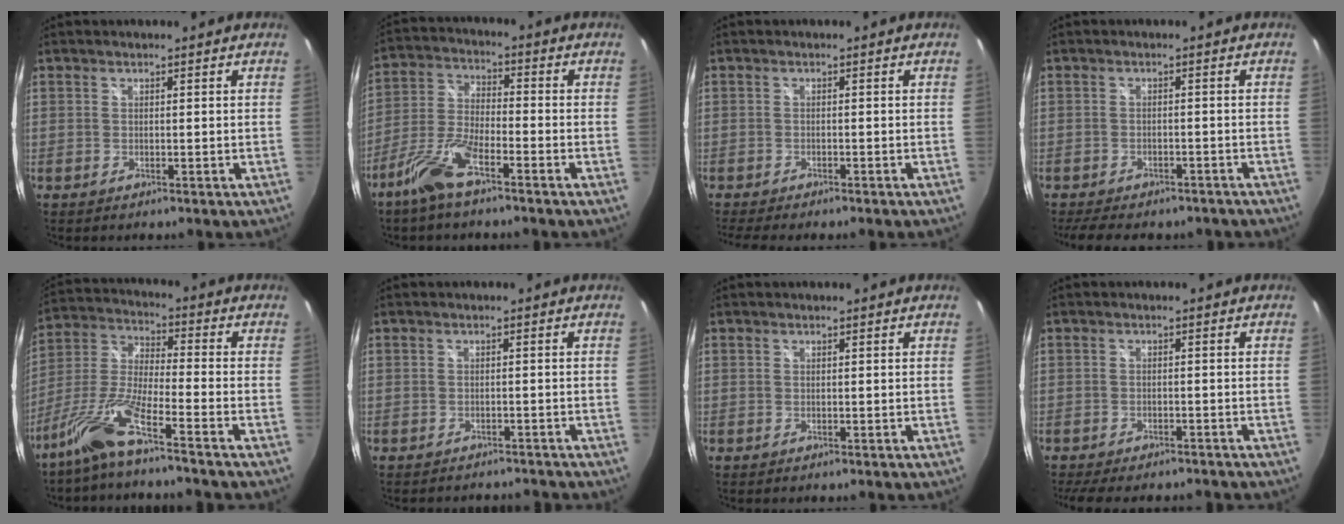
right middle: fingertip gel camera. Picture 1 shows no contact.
{"total": 9.1, "force": [-6.2, 2.2, 6.3], "torque": [-0.137, -0.003, -0.123]}
{"total": 4.4, "force": [-3.9, 0.1, 2.0], "torque": [-0.040, -0.016, -0.061]}
{"total": 11.0, "force": [-9.1, 3.9, 4.9], "torque": [-0.104, -0.018, -0.122]}
{"total": 10.0, "force": [-7.2, 0.0, 6.9], "torque": [-0.153, 0.003, -0.145]}
{"total": 5.2, "force": [-4.8, 1.5, 1.4], "torque": [-0.028, -0.007, -0.061]}
{"total": 0.0}
{"total": 10.0, "force": [-8.6, 2.6, 4.4], "torque": [-0.094, -0.017, -0.123]}